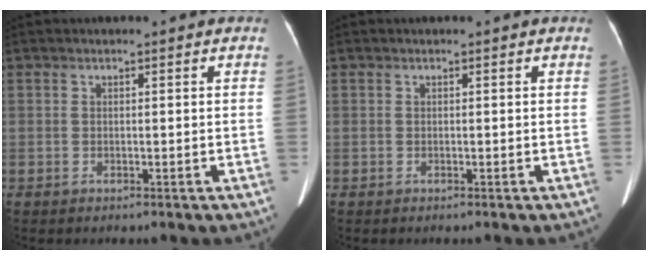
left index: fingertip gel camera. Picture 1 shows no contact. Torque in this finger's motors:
{"motor_torque": [0.01, 0.19, 0.05, 0.01]}